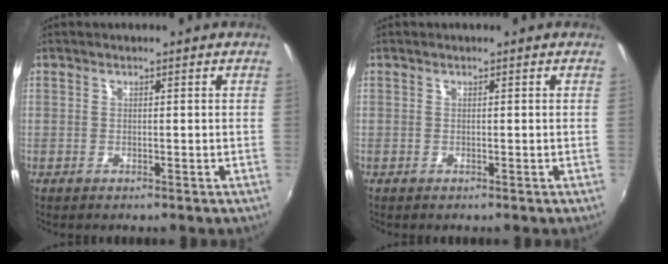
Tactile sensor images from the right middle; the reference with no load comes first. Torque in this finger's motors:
{"motor_torque": [0.08, -0.17, -0.01, 0.01]}